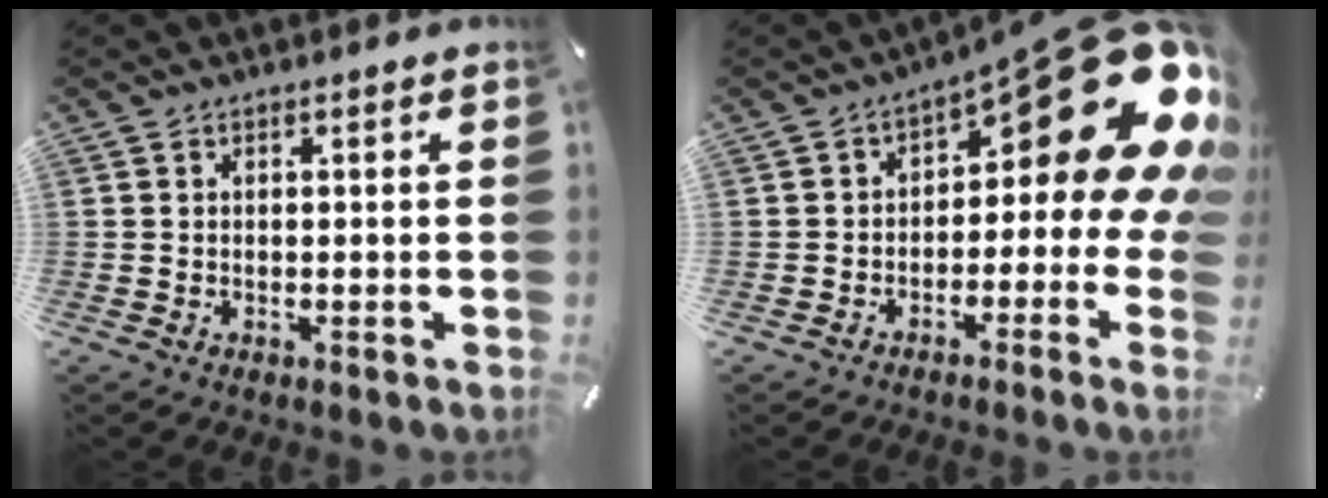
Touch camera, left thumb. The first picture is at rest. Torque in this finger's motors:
{"motor_torque": [2.75, 1.76, 2.77, 0.00, 0.38]}